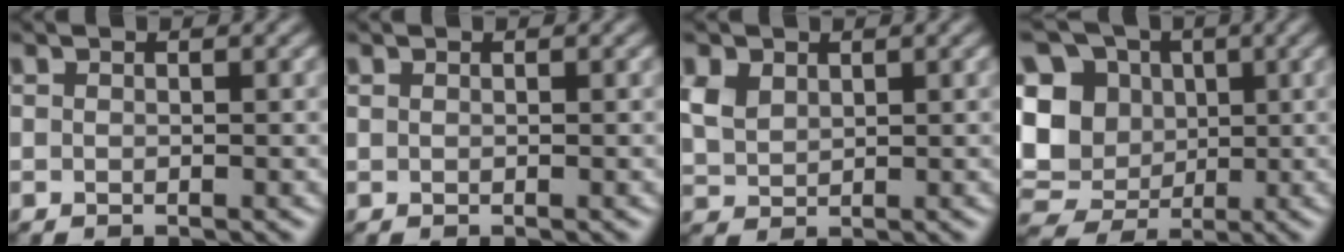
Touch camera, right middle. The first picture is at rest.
{"total": 0.0}
{"total": 3.0, "force": [1.5, 2.0, 1.7], "torque": [-0.048, 0.003, 0.031]}
{"total": 10.9, "force": [1.2, 9.4, 5.4], "torque": [-0.123, 0.012, -0.004]}